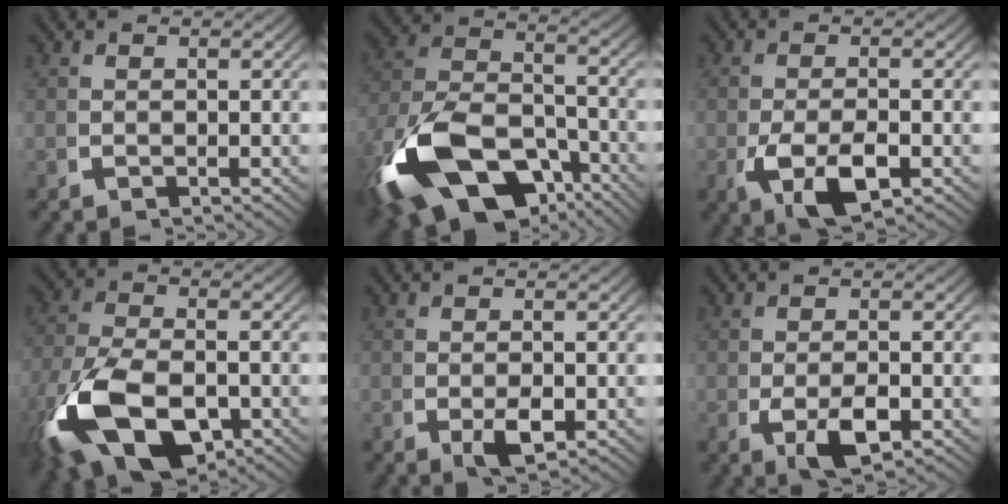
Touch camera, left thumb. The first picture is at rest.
{"total": 15.2, "force": [-5.2, 10.2, 10.0], "torque": [-0.239, -0.064, -0.065]}
{"total": 5.2, "force": [-0.8, 2.7, 4.4], "torque": [-0.101, -0.015, -0.004]}
{"total": 11.6, "force": [-2.8, 7.1, 8.7], "torque": [-0.222, -0.044, -0.026]}
{"total": 2.4, "force": [0.5, 1.1, 2.0], "torque": [-0.039, -0.003, 0.010]}
{"total": 4.0, "force": [-0.1, 2.2, 3.4], "torque": [-0.075, -0.010, 0.006]}